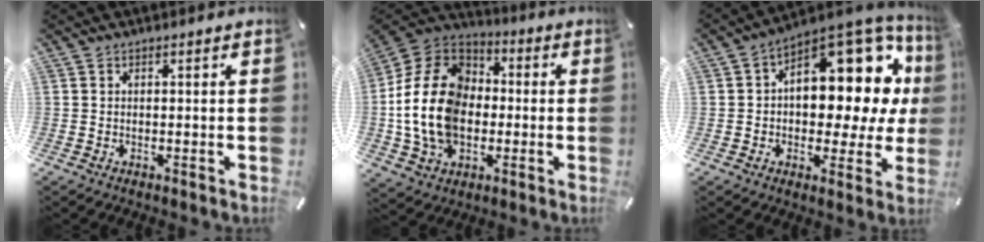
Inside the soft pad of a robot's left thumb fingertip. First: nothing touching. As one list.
[{"total": 18.7, "force": [-2.3, 14.7, 11.4], "torque": [-0.265, 0.025, -0.047]}, {"total": 16.8, "force": [6.2, 9.8, 12.2], "torque": [-0.146, -0.070, 0.099]}]